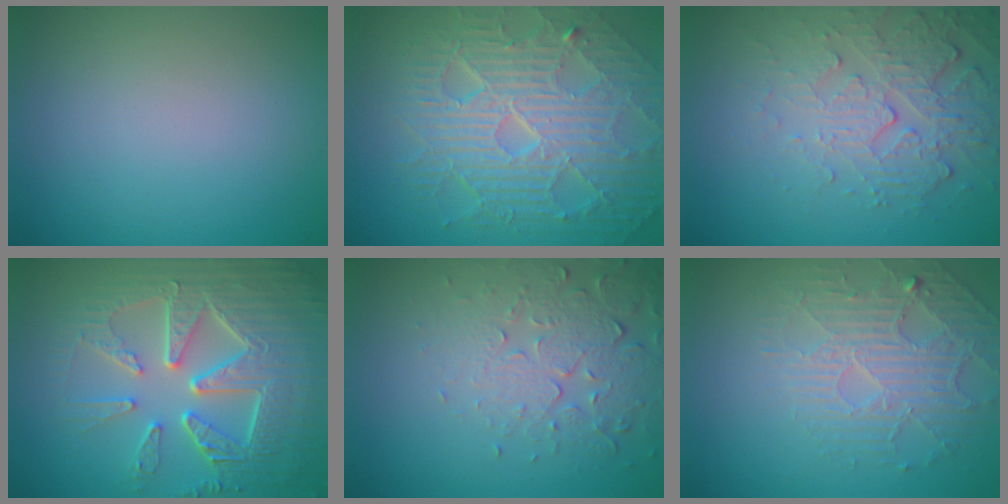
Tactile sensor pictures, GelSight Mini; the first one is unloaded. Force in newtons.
{"total": 10.2, "press": 6.6, "slide": 7.8}
{"total": 5.6, "press": 3.7, "slide": 4.2}
{"total": 9.1, "press": 6.5, "slide": 6.3}
{"total": 5.1, "press": 3.7, "slide": 3.5}
{"total": 4.5, "press": 3.3, "slide": 3.1}